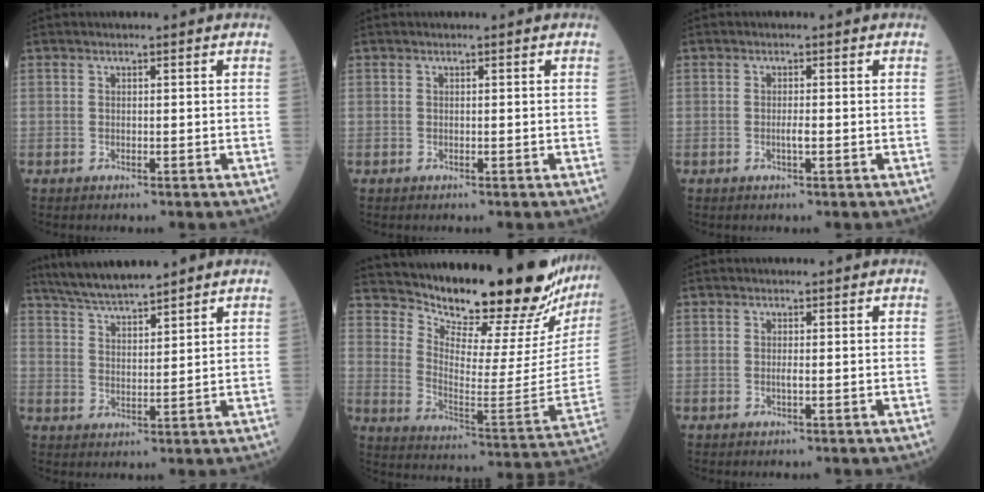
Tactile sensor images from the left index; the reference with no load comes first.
{"total": 0.0}
{"total": 1.2, "force": [-0.7, 0.0, 0.9], "torque": [-0.021, -0.005, -0.011]}
{"total": 7.9, "force": [7.1, 0.4, 3.4], "torque": [-0.067, 0.015, 0.133]}
{"total": 24.4, "force": [22.7, 1.8, 8.7], "torque": [-0.151, -0.127, 0.308]}
{"total": 0.6, "force": [-0.4, 0.0, 0.4], "torque": [-0.011, -0.006, -0.008]}